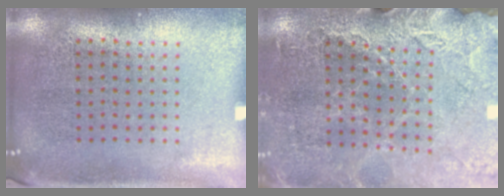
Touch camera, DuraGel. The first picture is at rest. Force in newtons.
{"total": 3.0, "press": 3.0, "slide": 0.1}